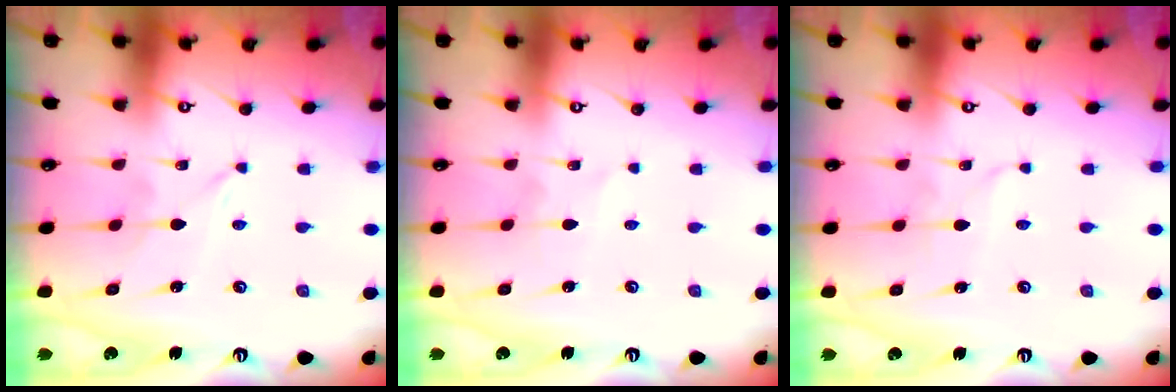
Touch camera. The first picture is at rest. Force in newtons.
{"total": 2.6, "press": 2.5, "slide": 0.4}
{"total": 1.2, "press": 1.2, "slide": 0.1}